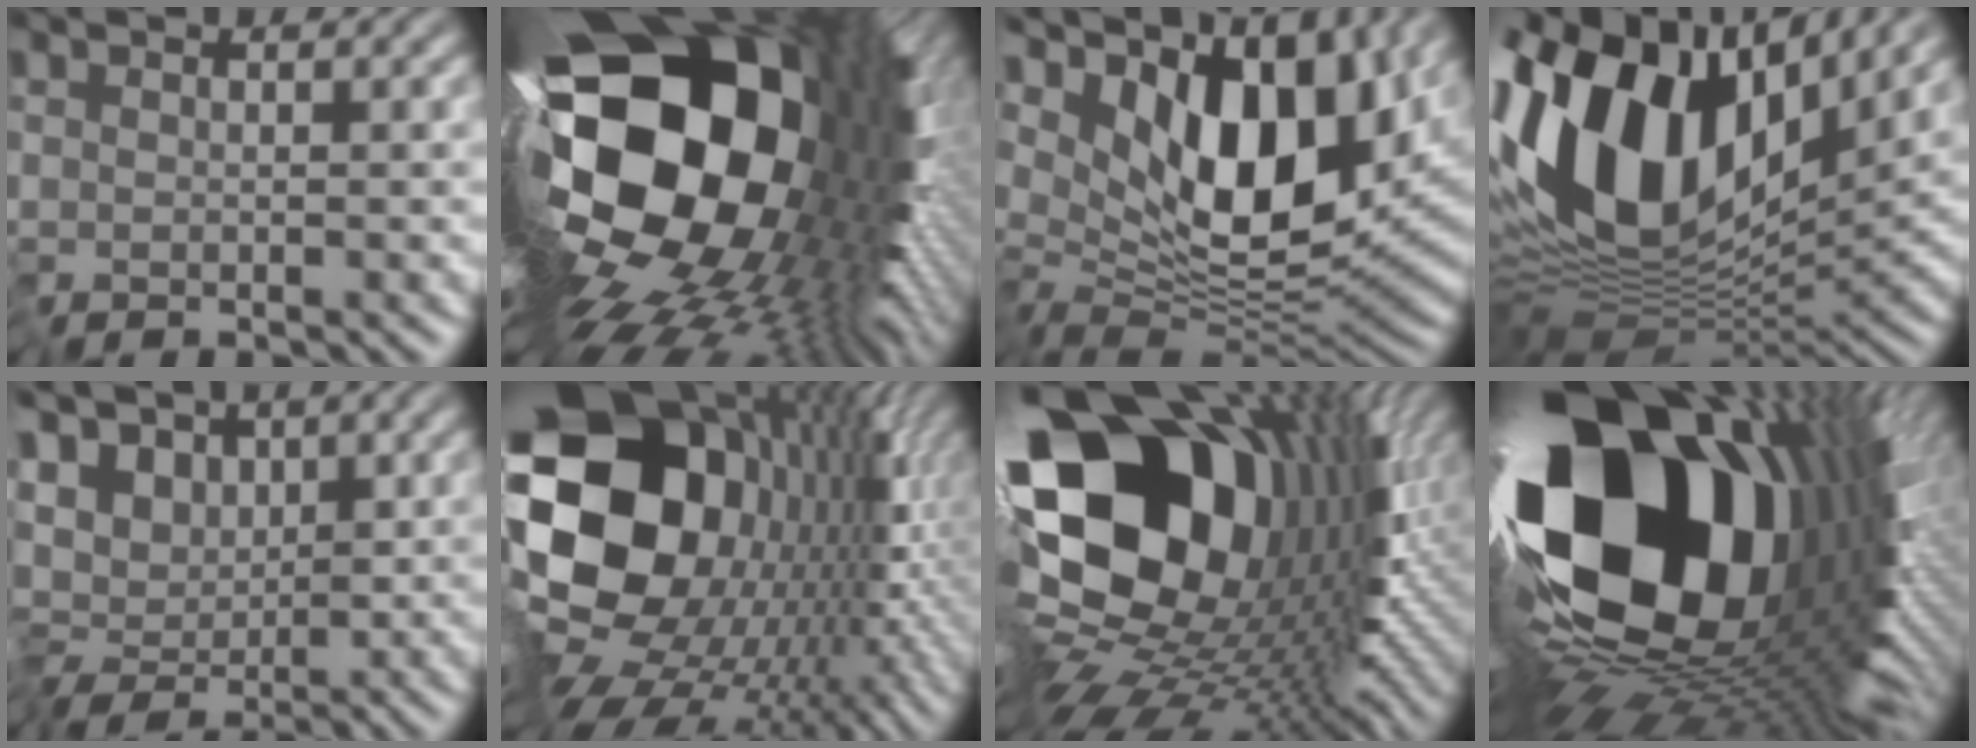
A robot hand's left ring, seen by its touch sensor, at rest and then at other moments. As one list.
[{"total": 20.9, "force": [0.4, 12.7, 16.6], "torque": [-0.278, -0.025, 0.007]}, {"total": 12.4, "force": [4.9, 6.0, 9.7], "torque": [-0.153, 0.001, 0.082]}, {"total": 15.5, "force": [4.3, 8.6, 12.1], "torque": [-0.267, 0.025, 0.067]}, {"total": 5.9, "force": [0.1, 4.2, 4.1], "torque": [-0.044, 0.014, -0.013]}, {"total": 19.0, "force": [1.2, 14.3, 12.5], "torque": [-0.250, -0.003, 0.040]}, {"total": 19.9, "force": [2.6, 13.9, 14.0], "torque": [-0.248, -0.007, 0.062]}, {"total": 21.1, "force": [1.8, 12.8, 16.6], "torque": [-0.307, -0.094, 0.061]}]